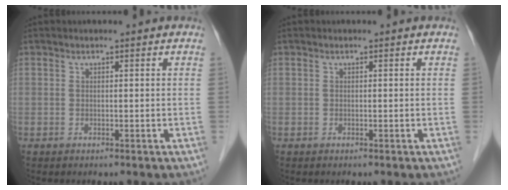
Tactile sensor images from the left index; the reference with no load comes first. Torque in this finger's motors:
{"motor_torque": [-0.01, 0.04, -0.01, -0.01]}